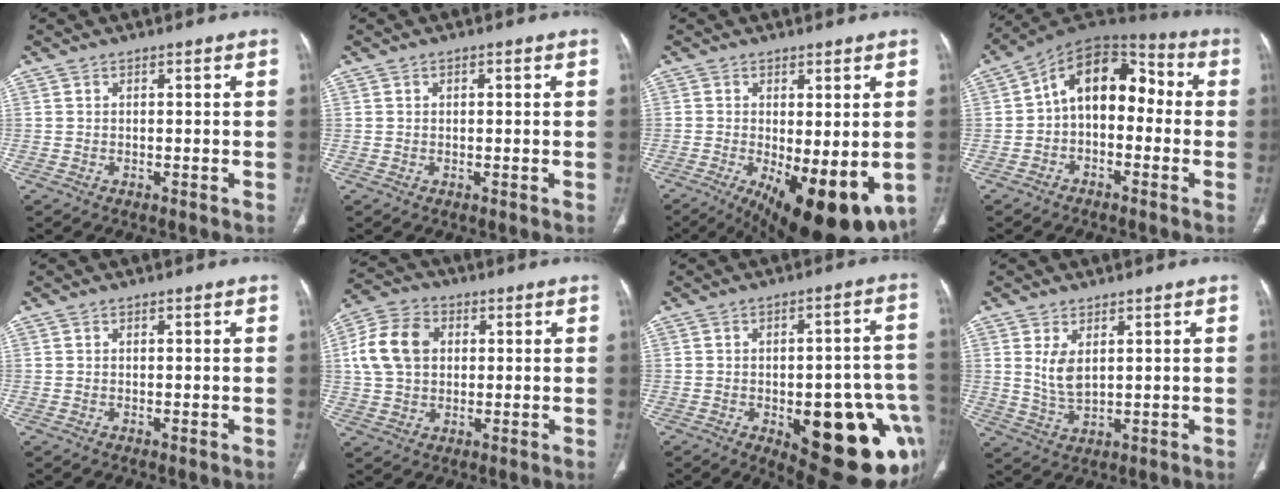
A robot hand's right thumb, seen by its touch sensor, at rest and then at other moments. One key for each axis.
{"total": 0.5, "fx": 0.1, "fy": 0.3, "fz": 0.4, "tx": -0.001, "ty": 0.000, "tz": 0.000}
{"total": 18.1, "fx": -6.1, "fy": 7.0, "fz": 15.6, "tx": -0.191, "ty": -0.030, "tz": -0.071}
{"total": 12.9, "fx": -0.6, "fy": 8.6, "fz": 9.5, "tx": -0.102, "ty": 0.049, "tz": -0.029}
{"total": 0.0}
{"total": 11.5, "fx": 2.0, "fy": 8.6, "fz": 7.4, "tx": -0.133, "ty": 0.016, "tz": 0.032}
{"total": 23.3, "fx": -7.8, "fy": 9.6, "fz": 19.7, "tx": -0.176, "ty": 0.020, "tz": -0.078}
{"total": 5.0, "fx": 1.6, "fy": 2.6, "fz": 4.0, "tx": -0.075, "ty": -0.015, "tz": 0.043}